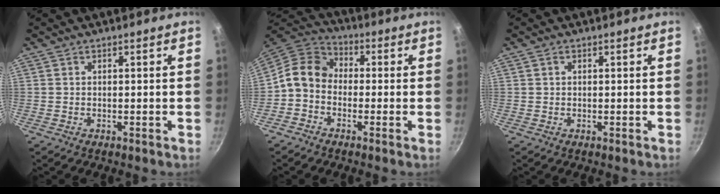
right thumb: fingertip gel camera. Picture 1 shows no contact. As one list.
[{"total": 9.2, "force": [-1.4, 7.4, 5.3], "torque": [-0.081, 0.040, -0.053]}, {"total": 0.8, "force": [0.3, 0.6, 0.4], "torque": [-0.005, 0.004, 0.004]}]